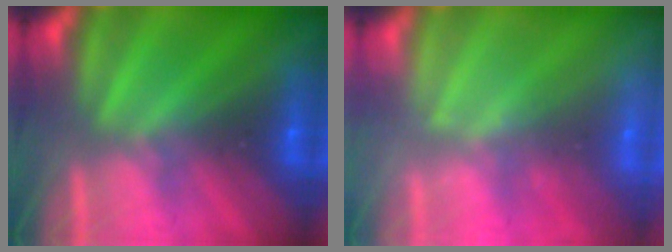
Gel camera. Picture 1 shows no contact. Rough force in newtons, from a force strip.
{"total": 2.2}